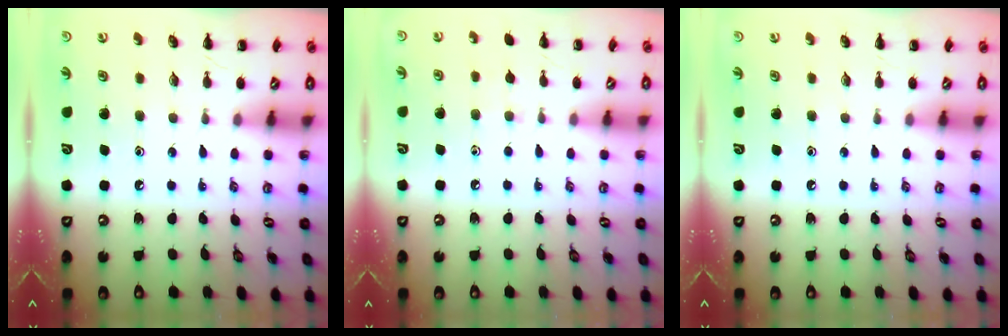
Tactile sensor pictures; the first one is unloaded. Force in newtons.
{"total": 4.4, "press": 4.0, "slide": 1.8}
{"total": 0.0}